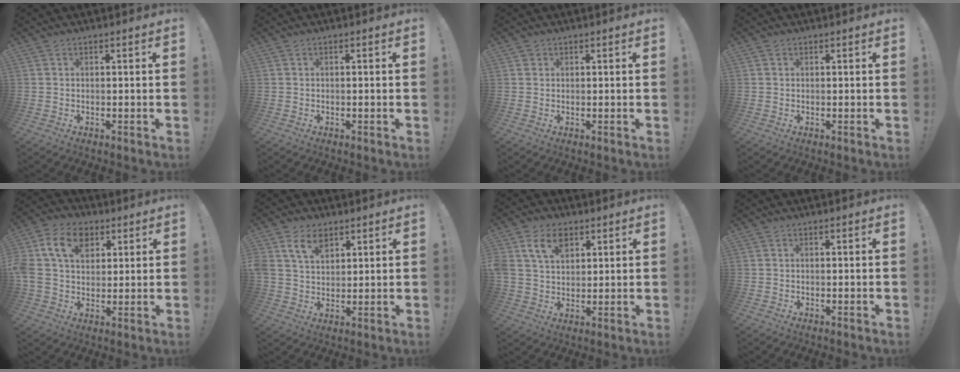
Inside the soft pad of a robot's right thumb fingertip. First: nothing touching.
{"total": 0.5, "force": [-0.4, -0.1, 0.4], "torque": [-0.006, -0.001, -0.006]}
{"total": 1.0, "force": [0.6, 0.8, 0.1], "torque": [0.005, -0.002, 0.011]}
{"total": 0.5, "force": [0.1, 0.5, -0.1], "torque": [0.002, 0.001, 0.003]}
{"total": 14.3, "force": [5.0, 10.3, 8.5], "torque": [-0.153, -0.006, 0.094]}
{"total": 8.2, "force": [4.6, 5.0, 4.6], "torque": [-0.084, -0.005, 0.089]}
{"total": 9.9, "force": [4.8, 6.8, 5.4], "torque": [-0.095, -0.001, 0.093]}
{"total": 0.0}